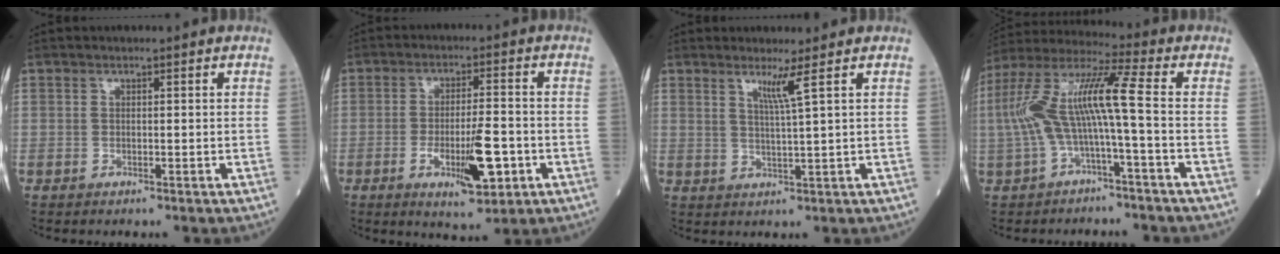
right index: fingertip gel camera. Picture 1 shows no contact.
{"total": 8.9, "force": [-2.8, 2.0, 8.3], "torque": [-0.135, -0.008, -0.039]}
{"total": 3.3, "force": [1.9, -1.3, 2.4], "torque": [-0.047, -0.014, 0.039]}
{"total": 10.8, "force": [-1.5, 0.5, 10.7], "torque": [-0.229, 0.038, -0.033]}